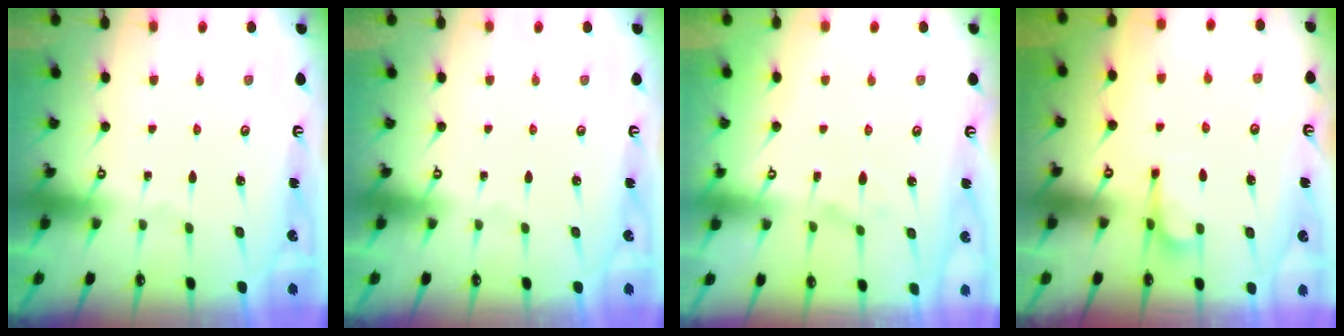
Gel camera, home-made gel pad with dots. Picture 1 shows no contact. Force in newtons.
{"total": 0.0}
{"total": 2.3, "press": 2.1, "slide": 1.1}
{"total": 3.6, "press": 3.5, "slide": 0.6}